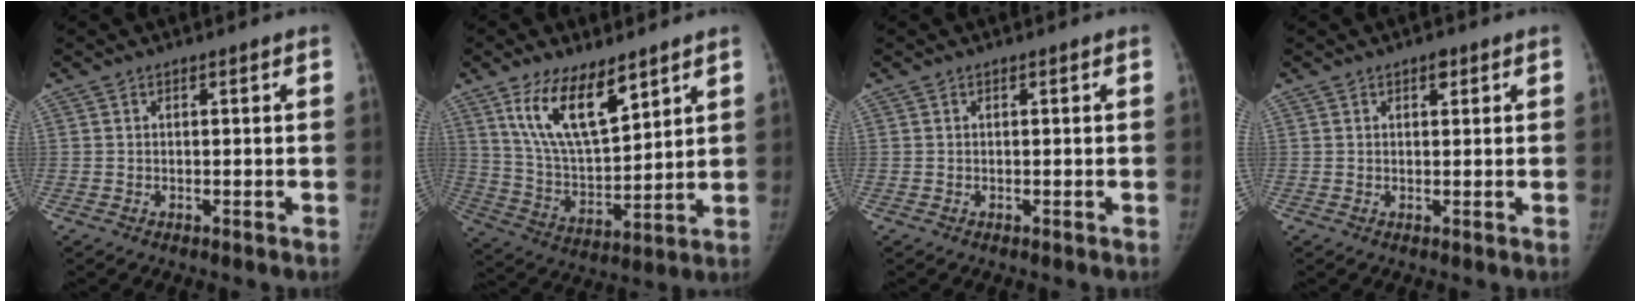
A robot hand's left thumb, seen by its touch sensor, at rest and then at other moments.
{"total": 14.3, "force": [8.5, 5.7, 9.9], "torque": [-0.156, -0.045, 0.172]}
{"total": 0.0}
{"total": 1.6, "force": [0.9, 0.8, 1.0], "torque": [-0.007, -0.001, 0.010]}